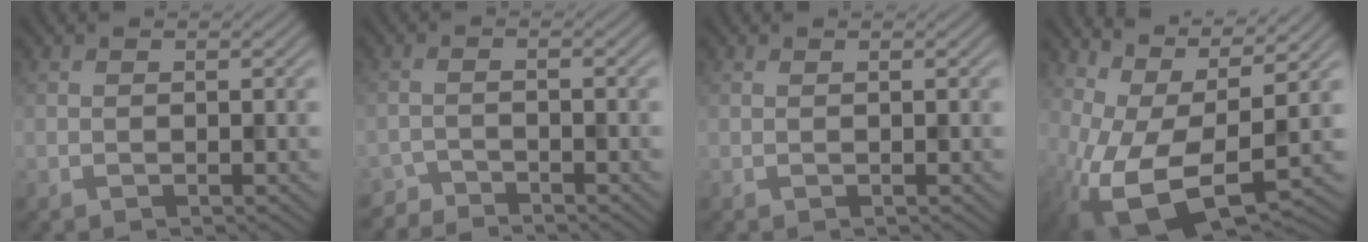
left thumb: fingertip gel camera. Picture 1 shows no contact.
{"total": 2.3, "force": [-2.3, 0.1, 0.2], "torque": [0.000, -0.003, -0.052]}
{"total": 0.0}
{"total": 13.4, "force": [0.1, 6.7, 11.6], "torque": [-0.233, -0.020, 0.016]}